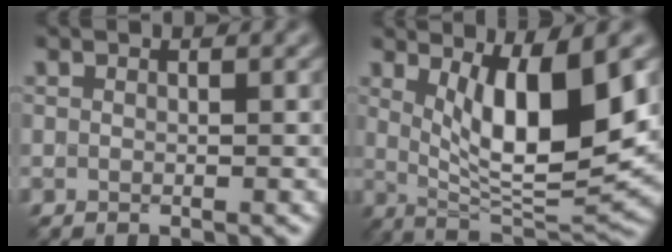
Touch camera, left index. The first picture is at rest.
{"total": 8.7, "force": [2.1, 2.5, 8.1], "torque": [-0.127, -0.025, 0.046]}